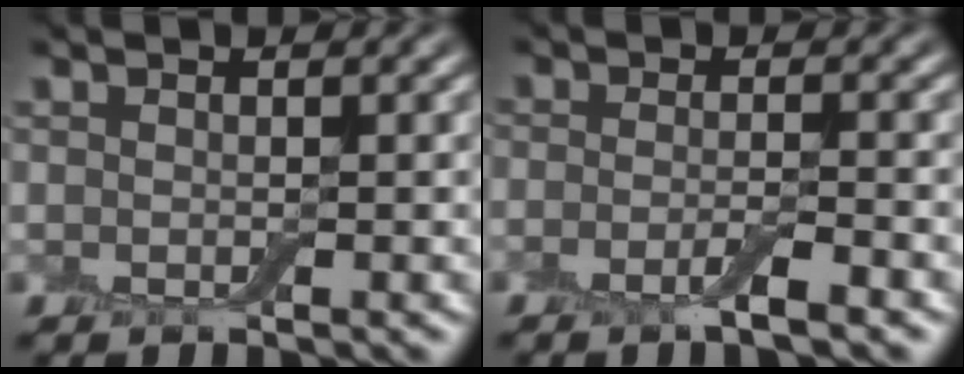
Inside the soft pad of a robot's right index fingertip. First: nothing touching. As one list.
[{"total": 2.4, "force": [-1.4, 0.4, 2.0], "torque": [-0.035, -0.002, -0.031]}]